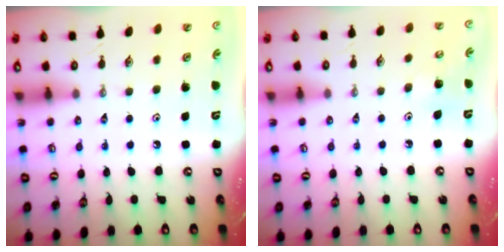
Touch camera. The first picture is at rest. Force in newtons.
{"total": 7.0, "press": 7.0, "slide": 0.8}